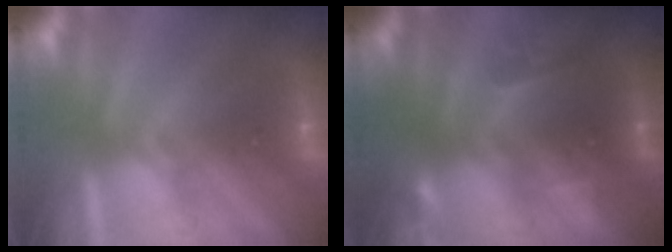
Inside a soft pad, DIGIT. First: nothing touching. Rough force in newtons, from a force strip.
{"total": 2.4}